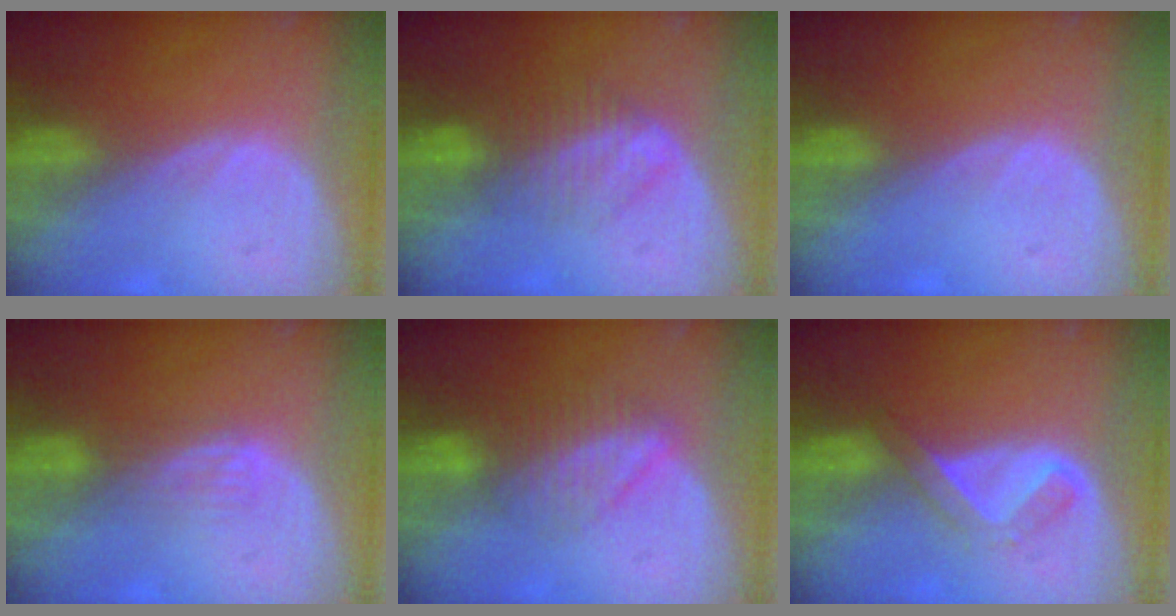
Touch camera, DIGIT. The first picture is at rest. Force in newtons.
{"total": 6.7, "press": 5.7, "slide": 3.5}
{"total": 0.5, "press": 0.1, "slide": 0.5}
{"total": 2.6, "press": 2.6, "slide": 0.4}
{"total": 6.8, "press": 5.8, "slide": 3.5}
{"total": 5.2, "press": 4.4, "slide": 2.9}